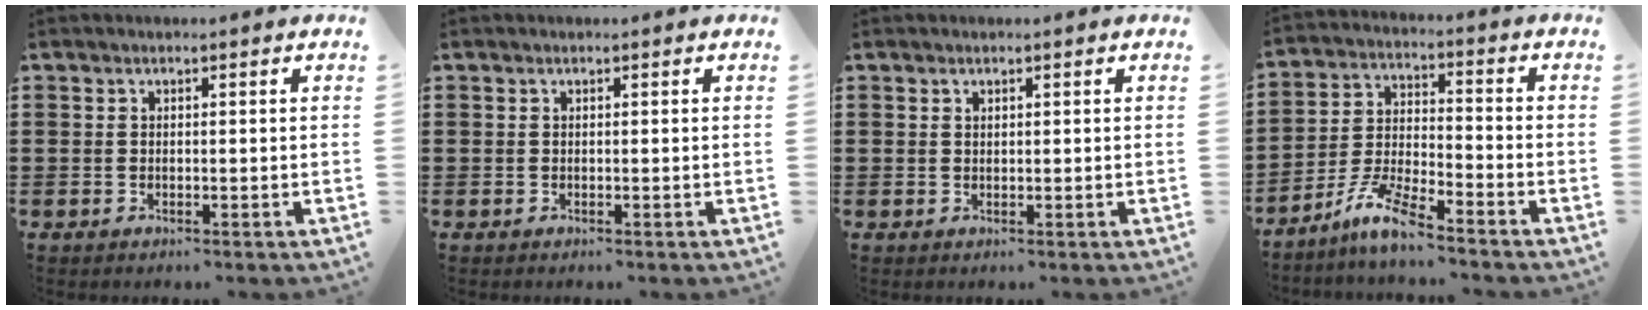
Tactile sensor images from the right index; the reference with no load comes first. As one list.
[{"total": 0.0}, {"total": 0.5, "force": [0.3, 0.4, 0.2], "torque": [-0.004, 0.002, 0.007]}, {"total": 7.2, "force": [-6.1, 0.2, 3.8], "torque": [-0.098, -0.014, -0.122]}]